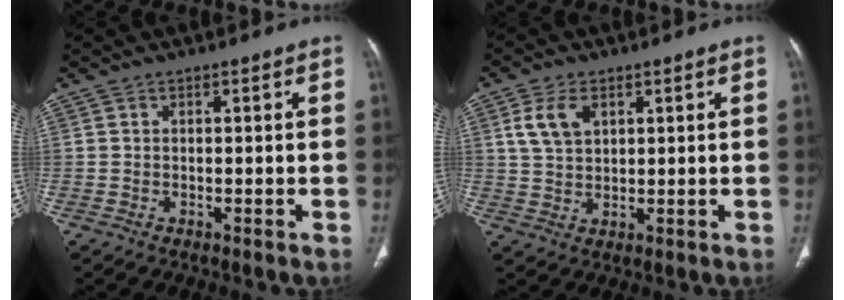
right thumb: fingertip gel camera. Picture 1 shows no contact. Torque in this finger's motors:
{"motor_torque": [-0.75, 0.78, 0.74, 0.13, 0.04]}